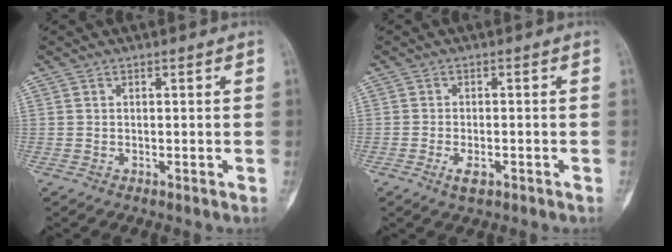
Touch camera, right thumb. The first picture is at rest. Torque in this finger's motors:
{"motor_torque": [-0.32, -0.25, 0.24, 0.21, 0.04]}